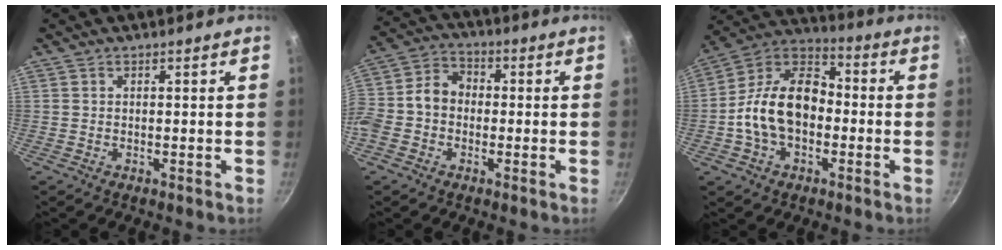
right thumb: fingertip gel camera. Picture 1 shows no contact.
{"total": 9.9, "force": [-1.2, 8.0, 5.8], "torque": [-0.084, 0.034, -0.045]}
{"total": 16.4, "force": [-2.4, 11.1, 11.8], "torque": [-0.177, 0.046, -0.062]}